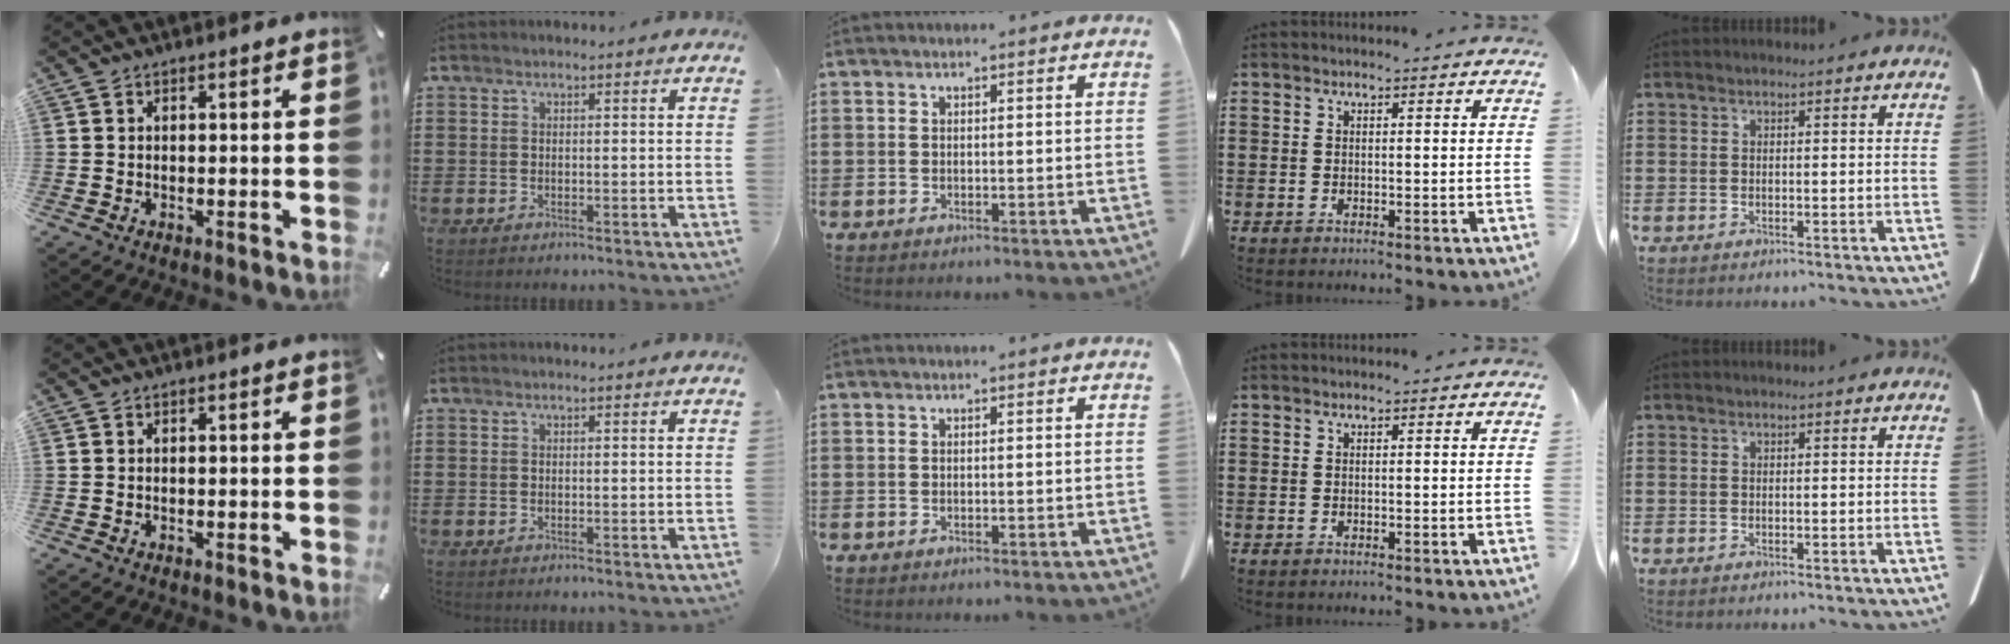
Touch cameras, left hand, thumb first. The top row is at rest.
{}